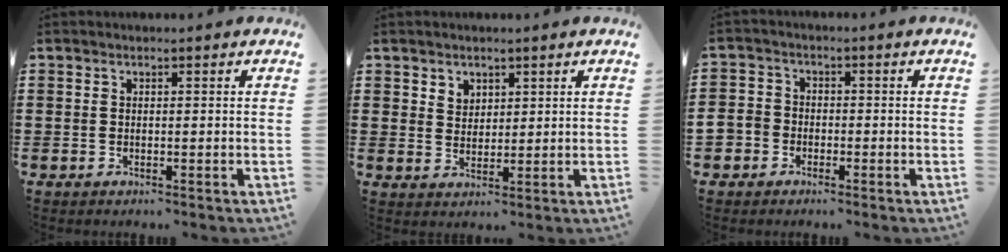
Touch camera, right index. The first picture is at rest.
{"total": 2.9, "force": [2.0, 2.0, 0.2], "torque": [-0.012, 0.008, 0.038]}
{"total": 3.1, "force": [-2.1, 2.3, 0.4], "torque": [-0.033, -0.002, -0.051]}